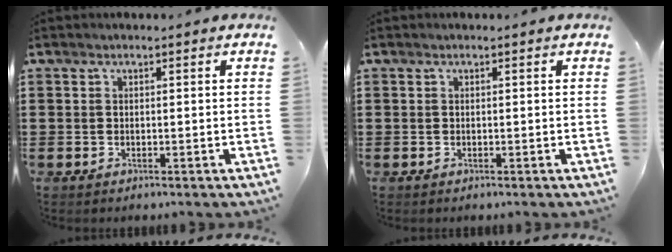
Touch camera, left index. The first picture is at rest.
{"total": 0.0}